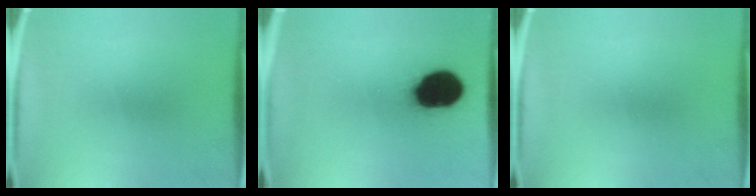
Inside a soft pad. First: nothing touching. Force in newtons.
{"total": 15.3}
{"total": 0.0}